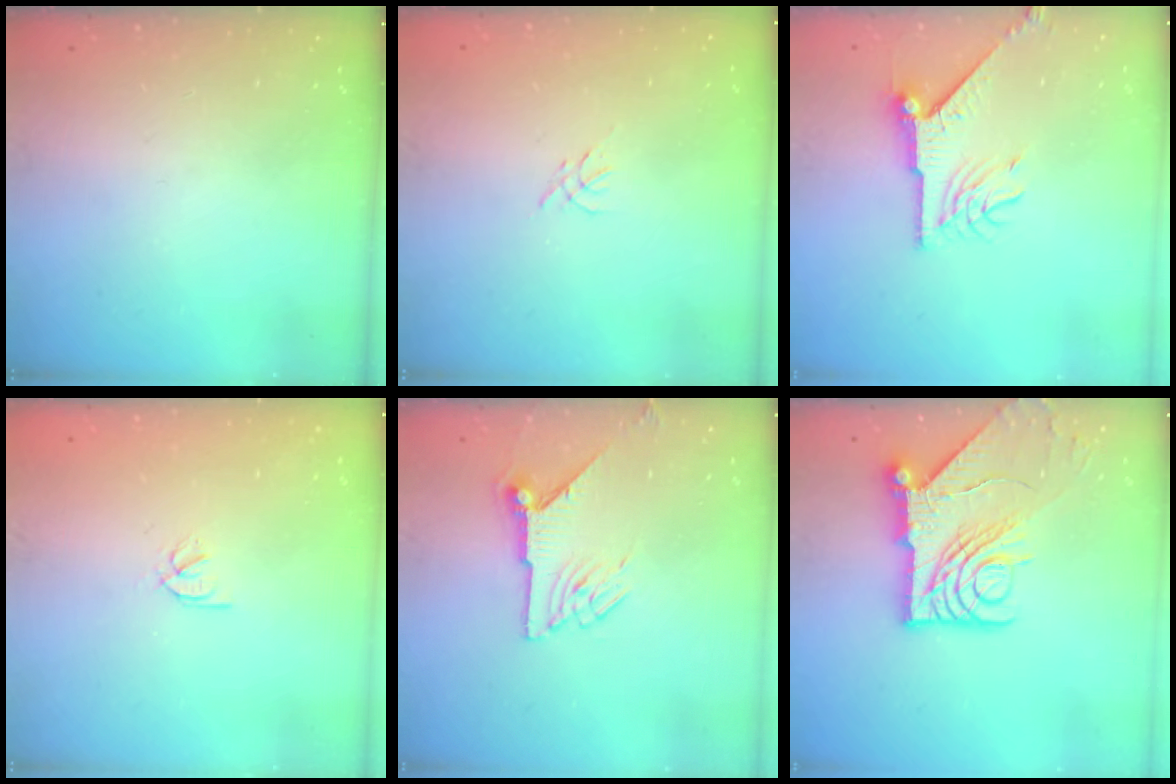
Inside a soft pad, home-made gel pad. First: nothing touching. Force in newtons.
{"total": 0.0}
{"total": 9.7, "press": 9.7, "slide": 0.3}
{"total": 2.1, "press": 2.1, "slide": 0.1}
{"total": 9.5, "press": 9.5, "slide": 0.5}
{"total": 15.2, "press": 15.1, "slide": 1.8}